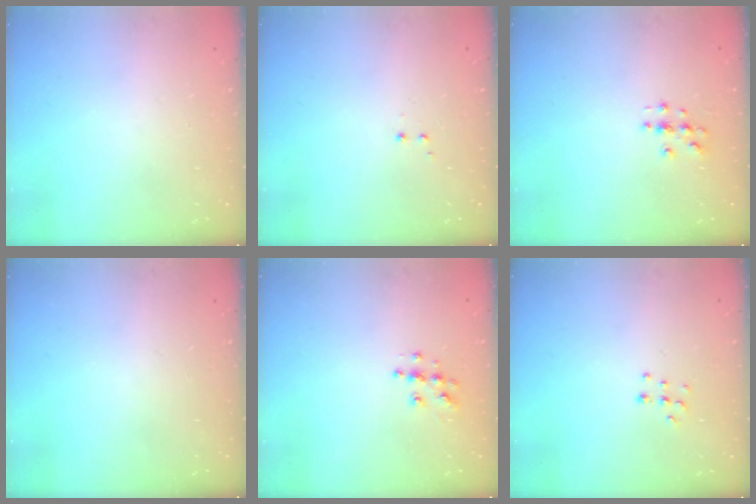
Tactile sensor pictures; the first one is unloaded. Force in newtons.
{"total": 1.2, "press": 1.0, "slide": 0.6}
{"total": 2.8, "press": 2.8, "slide": 0.3}
{"total": 0.0}
{"total": 7.6, "press": 7.6, "slide": 0.4}
{"total": 5.8, "press": 5.8, "slide": 0.4}